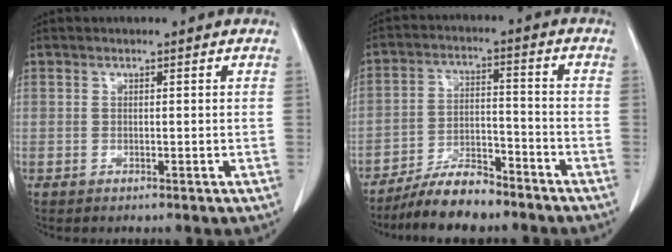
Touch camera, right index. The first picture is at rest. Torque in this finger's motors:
{"motor_torque": [0.17, -0.12, 0.03, 0.00]}